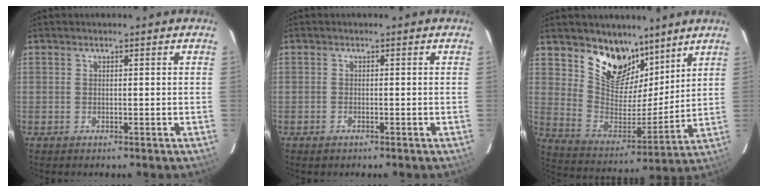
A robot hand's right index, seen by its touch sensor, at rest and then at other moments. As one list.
[{"total": 0.8, "force": [-0.6, 0.5, 0.2], "torque": [-0.006, 0.001, -0.012]}, {"total": 14.6, "force": [10.2, 8.3, 6.4], "torque": [-0.129, -0.015, 0.192]}]